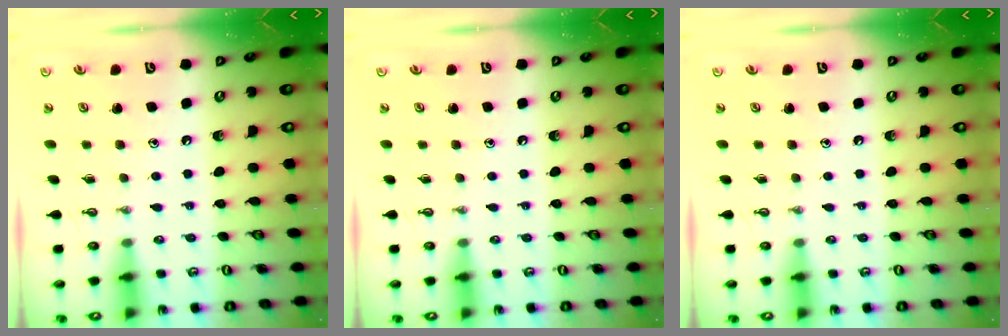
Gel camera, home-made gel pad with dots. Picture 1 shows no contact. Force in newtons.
{"total": 0.0}
{"total": 0.0}